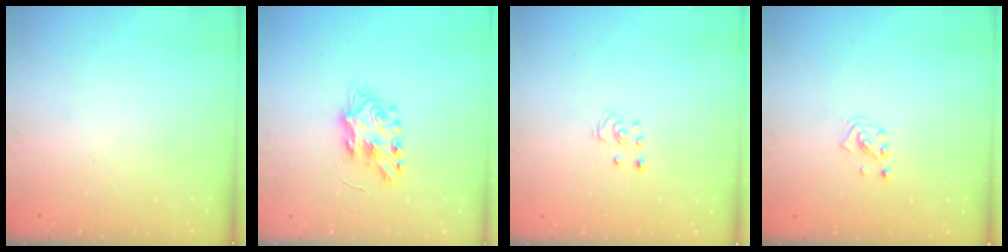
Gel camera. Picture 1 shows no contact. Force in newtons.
{"total": 7.7, "press": 7.7, "slide": 0.6}
{"total": 2.5, "press": 2.5, "slide": 0.2}
{"total": 1.9, "press": 1.9, "slide": 0.1}